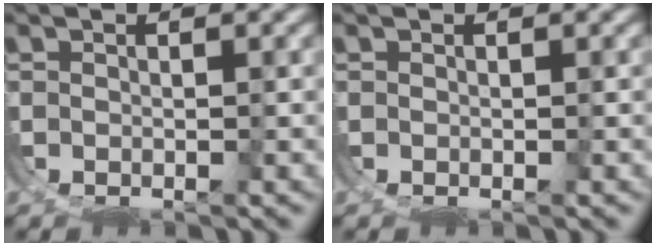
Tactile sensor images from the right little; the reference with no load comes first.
{"total": 0.0}